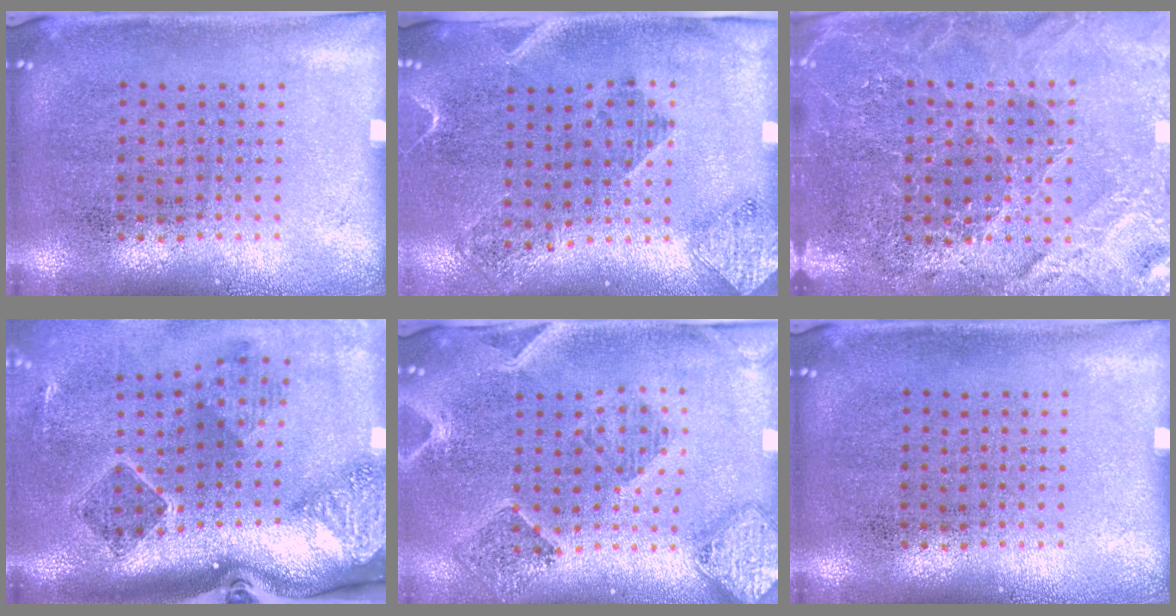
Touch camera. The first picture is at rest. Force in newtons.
{"total": 1.8, "press": 1.5, "slide": 1.1}
{"total": 4.1, "press": 3.8, "slide": 1.4}
{"total": 2.7, "press": 1.8, "slide": 2.1}
{"total": 1.5, "press": 1.4, "slide": 0.4}
{"total": 0.0}